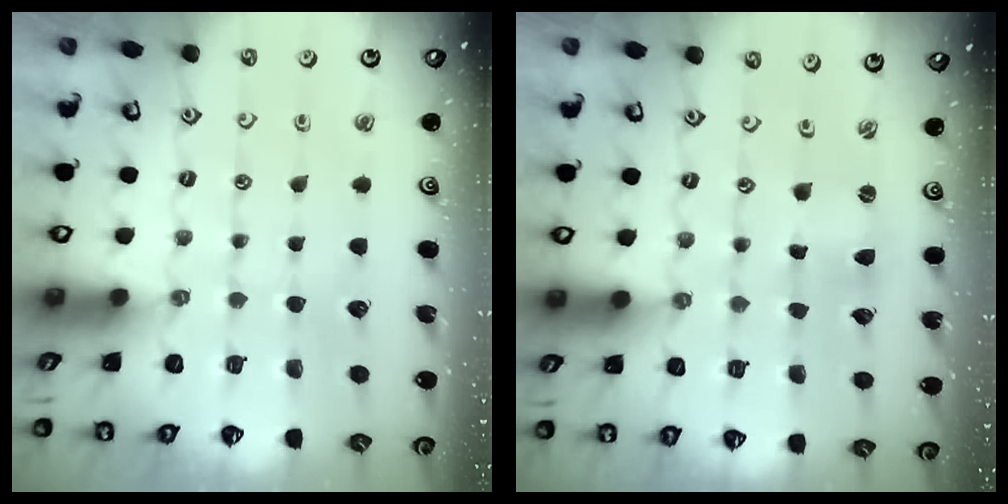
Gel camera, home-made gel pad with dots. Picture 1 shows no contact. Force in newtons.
{"total": 0.0}